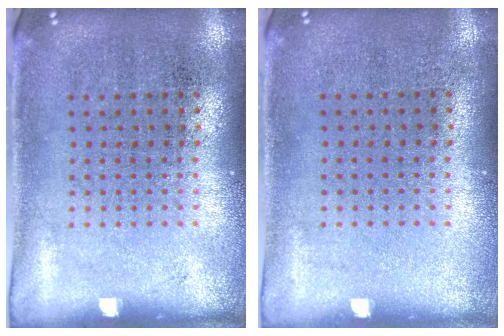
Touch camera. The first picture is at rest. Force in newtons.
{"total": 0.0}